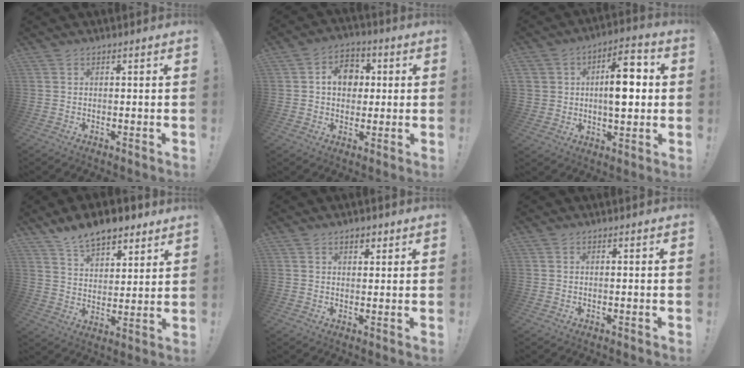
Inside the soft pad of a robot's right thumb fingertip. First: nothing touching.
{"total": 9.3, "force": [1.9, 7.4, 5.2], "torque": [-0.078, 0.005, 0.037]}
{"total": 12.3, "force": [1.0, 7.7, 9.5], "torque": [-0.149, 0.015, 0.017]}
{"total": 10.7, "force": [8.7, 4.7, 4.0], "torque": [-0.075, -0.056, 0.165]}
{"total": 2.5, "force": [1.5, 1.6, 1.3], "torque": [-0.013, -0.004, 0.024]}
{"total": 0.0}